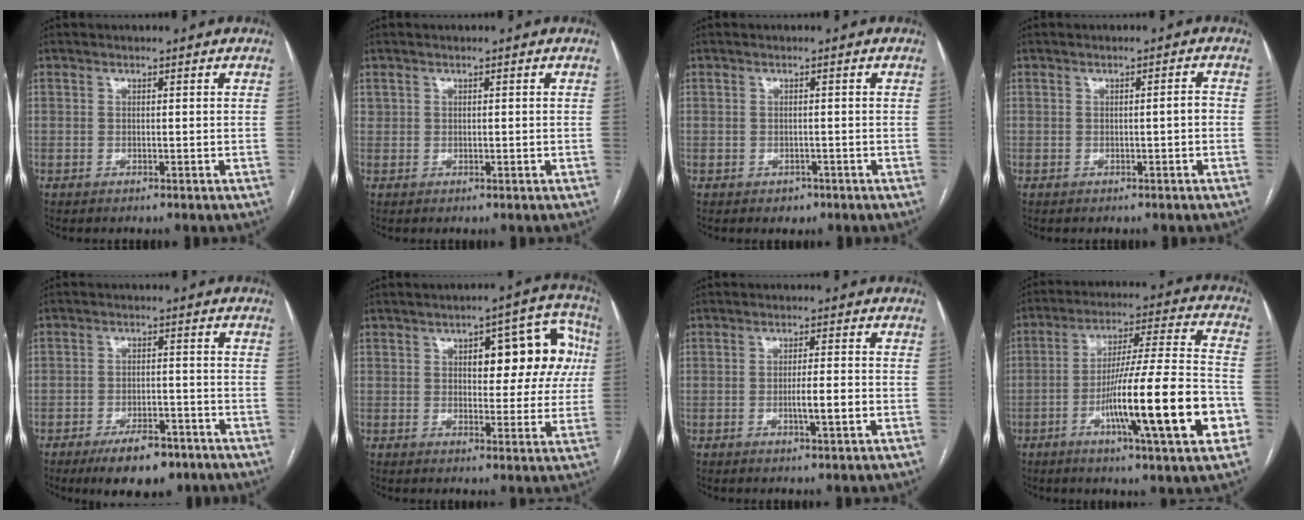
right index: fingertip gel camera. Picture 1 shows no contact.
{"total": 0.5, "force": [0.2, 0.5, 0.1], "torque": [-0.002, 0.008, 0.007]}
{"total": 1.7, "force": [-0.9, 1.4, 0.4], "torque": [-0.003, 0.003, -0.008]}
{"total": 1.4, "force": [-0.3, 0.1, 1.3], "torque": [-0.017, 0.002, -0.003]}
{"total": 8.3, "force": [-5.7, 3.3, 5.0], "torque": [-0.075, -0.003, -0.088]}
{"total": 12.4, "force": [2.9, 5.3, 10.9], "torque": [-0.119, 0.042, 0.038]}
{"total": 4.0, "force": [-1.1, 0.2, 3.8], "torque": [-0.064, -0.001, -0.015]}
{"total": 20.7, "force": [-6.9, 0.6, 19.5], "torque": [-0.290, -0.007, -0.108]}